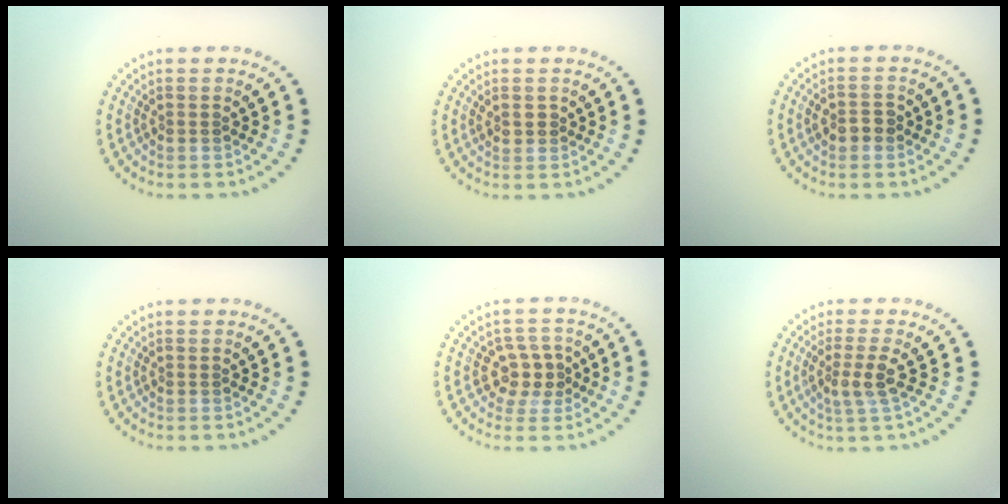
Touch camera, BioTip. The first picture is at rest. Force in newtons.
{"total": 0.8, "press": 0.8, "slide": 0.3}
{"total": 1.8, "press": 1.8, "slide": 0.2}
{"total": 0.0}
{"total": 2.9, "press": 2.6, "slide": 1.3}
{"total": 2.5, "press": 2.2, "slide": 1.3}